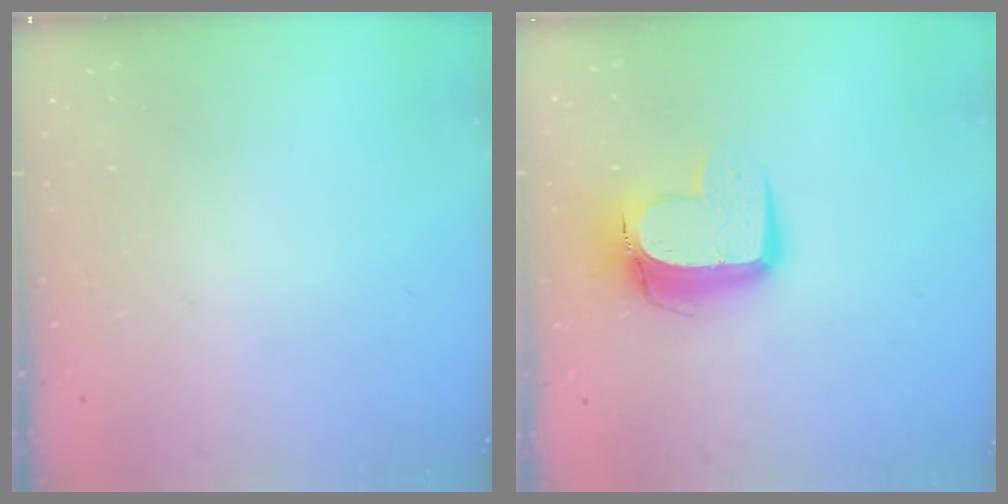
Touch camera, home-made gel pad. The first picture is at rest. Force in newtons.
{"total": 11.5, "press": 11.5, "slide": 1.0}